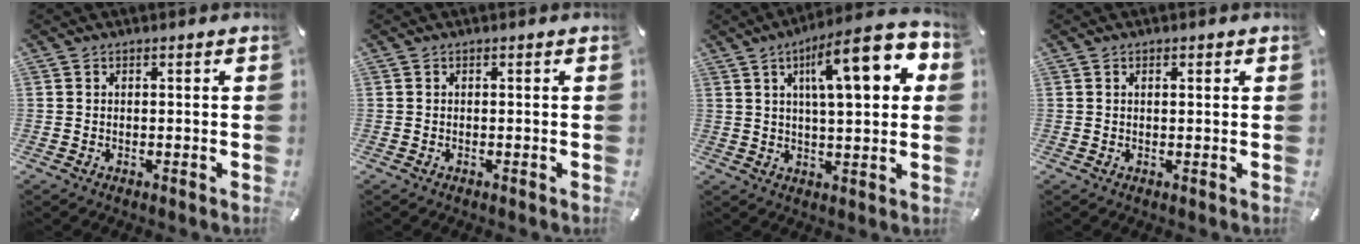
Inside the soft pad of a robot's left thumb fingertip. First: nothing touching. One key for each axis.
{"total": 0.0}
{"total": 16.9, "fx": 6.5, "fy": 4.6, "fz": 14.9, "tx": -0.229, "ty": -0.020, "tz": 0.095}
{"total": 0.9, "fx": 0.4, "fy": 0.5, "fz": 0.6, "tx": -0.012, "ty": 0.003, "tz": 0.006}